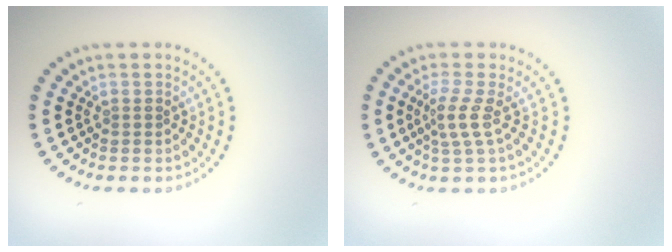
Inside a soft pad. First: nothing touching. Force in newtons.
{"total": 2.3, "press": 1.5, "slide": 1.8}